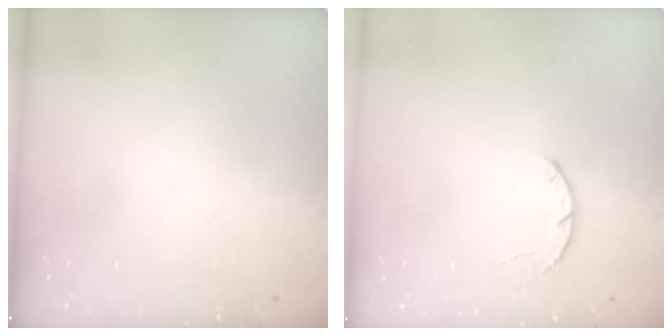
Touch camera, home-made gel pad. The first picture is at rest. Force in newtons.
{"total": 3.4, "press": 3.4, "slide": 0.6}